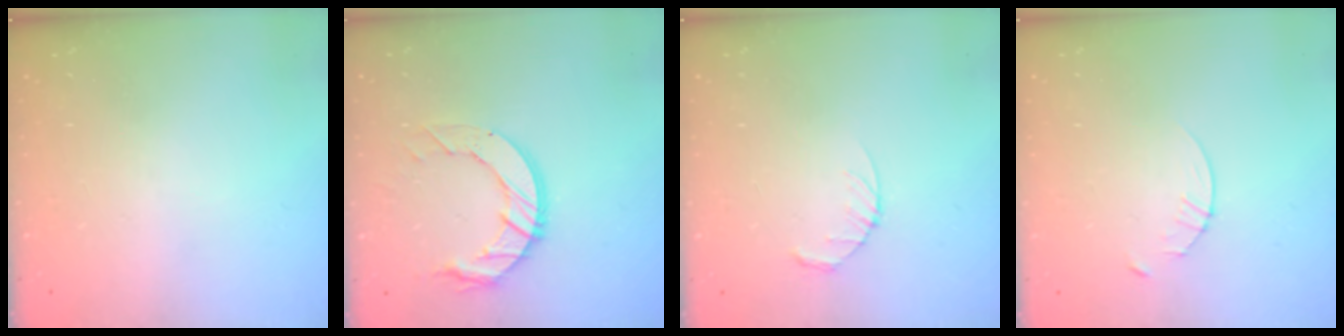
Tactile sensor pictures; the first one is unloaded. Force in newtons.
{"total": 11.0, "press": 11.0, "slide": 1.2}
{"total": 3.2, "press": 3.2, "slide": 0.5}
{"total": 2.9, "press": 2.9, "slide": 0.4}